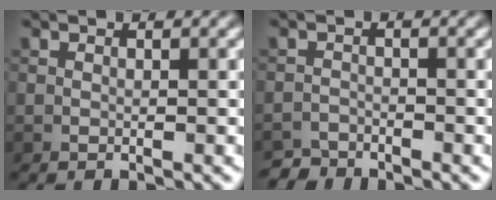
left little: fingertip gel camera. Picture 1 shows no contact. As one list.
[{"total": 2.0, "force": [-1.9, 0.4, -0.1], "torque": [0.004, 0.002, -0.040]}]